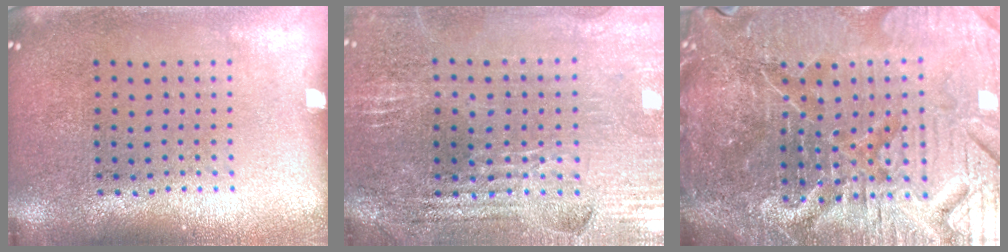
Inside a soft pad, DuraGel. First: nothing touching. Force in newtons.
{"total": 3.0, "press": 3.0, "slide": 0.4}
{"total": 7.1, "press": 6.3, "slide": 3.2}